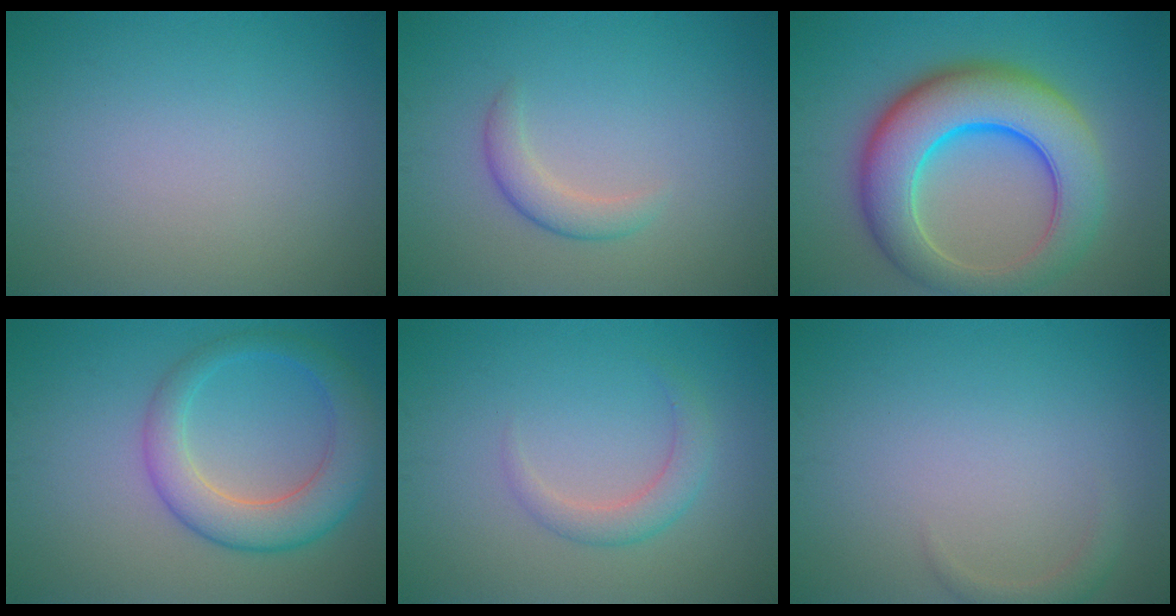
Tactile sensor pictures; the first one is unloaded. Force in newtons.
{"total": 2.1, "press": 2.1, "slide": 0.0}
{"total": 10.4, "press": 10.4, "slide": 0.5}
{"total": 5.6, "press": 5.6, "slide": 0.2}
{"total": 2.2, "press": 2.2, "slide": 0.2}
{"total": 1.2, "press": 1.2, "slide": 0.1}